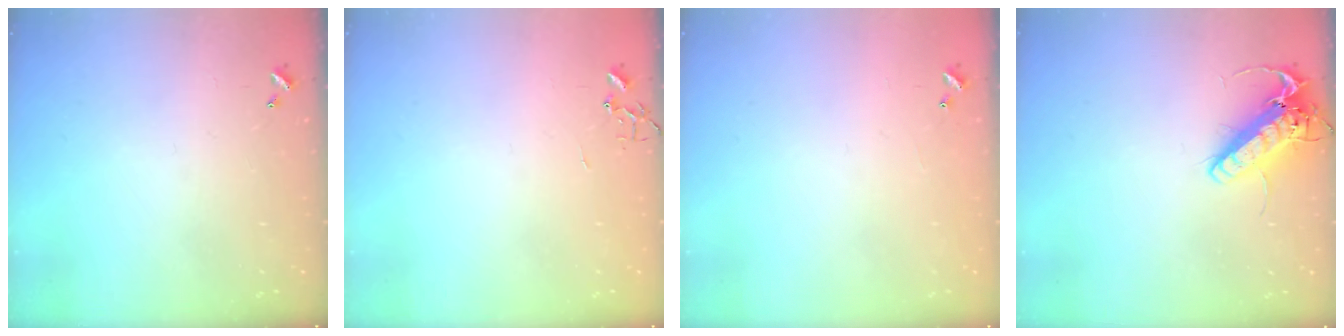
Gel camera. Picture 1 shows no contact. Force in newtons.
{"total": 0.0}
{"total": 3.7, "press": 3.6, "slide": 0.4}
{"total": 14.8, "press": 14.5, "slide": 2.9}